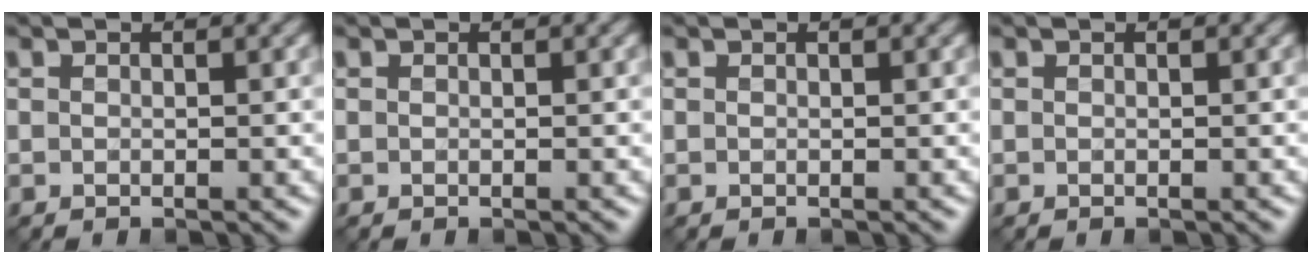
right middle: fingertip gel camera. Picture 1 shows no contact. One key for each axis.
{"total": 0.0}
{"total": 0.0}
{"total": 0.0}